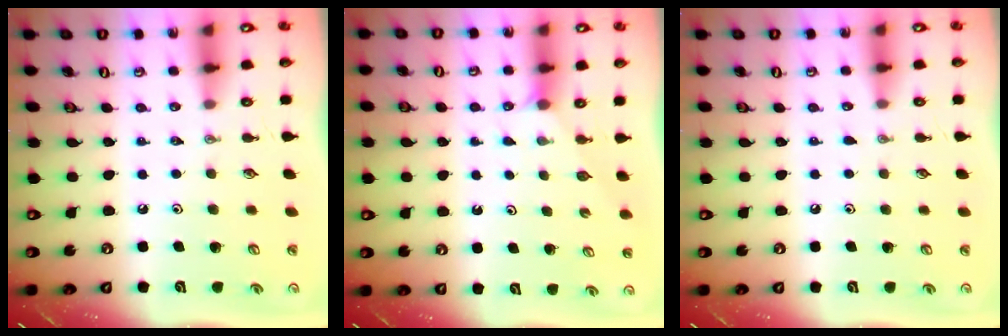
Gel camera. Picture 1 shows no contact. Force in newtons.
{"total": 2.5, "press": 2.4, "slide": 0.4}
{"total": 2.8, "press": 2.8, "slide": 0.3}